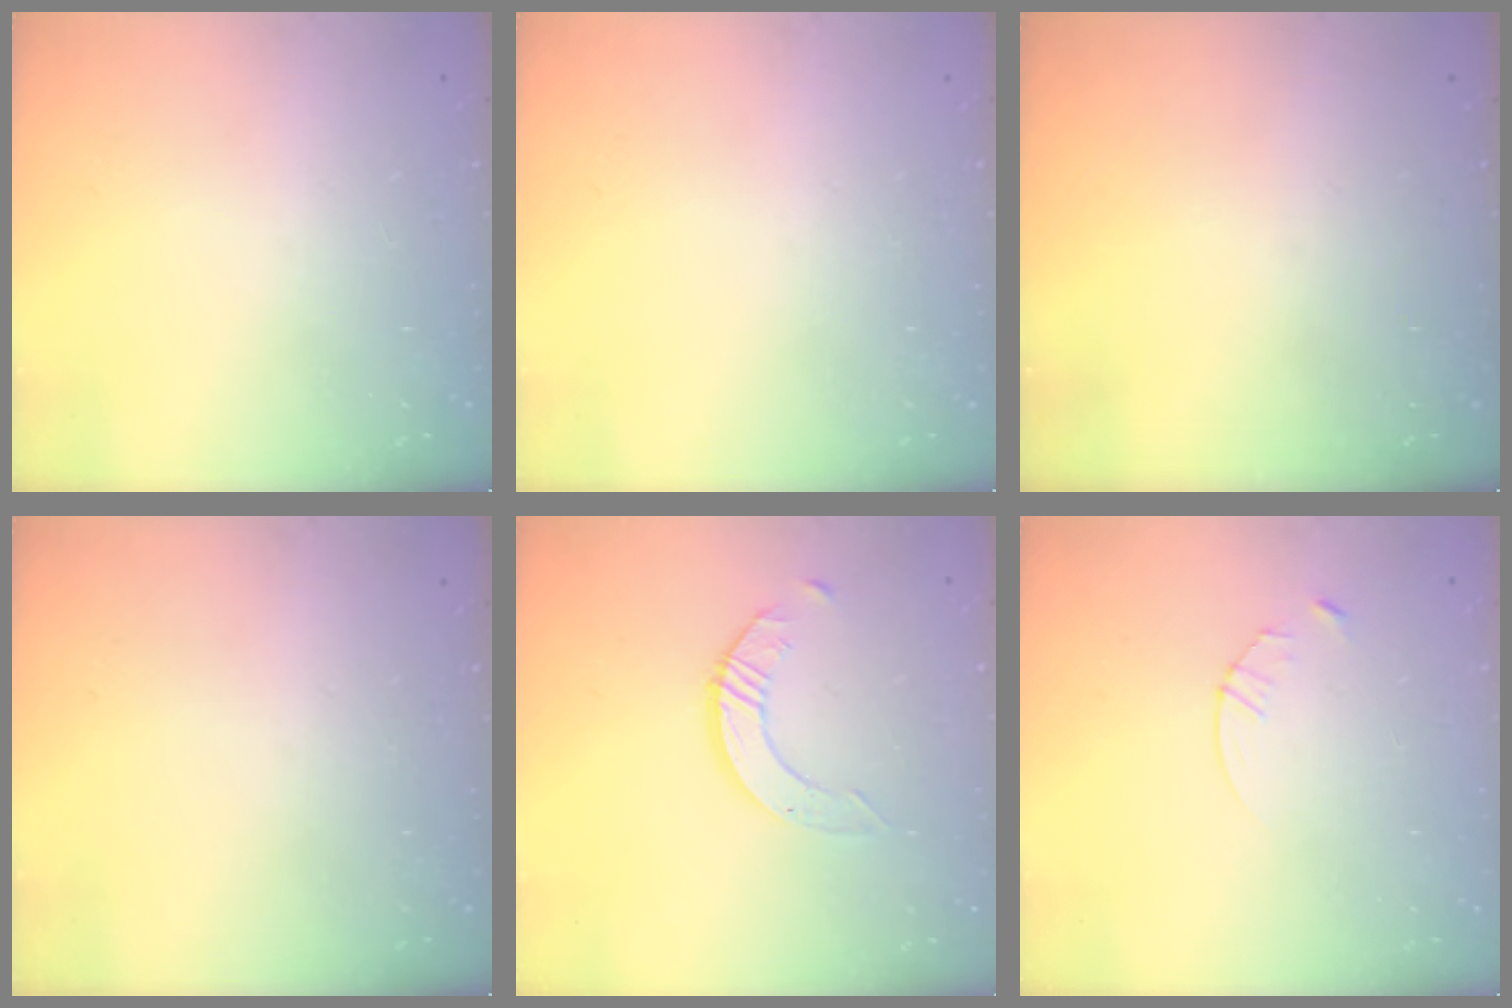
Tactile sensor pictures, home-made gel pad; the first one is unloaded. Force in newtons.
{"total": 0.0}
{"total": 0.0}
{"total": 0.0}
{"total": 4.0, "press": 4.0, "slide": 0.1}
{"total": 3.3, "press": 3.2, "slide": 0.4}